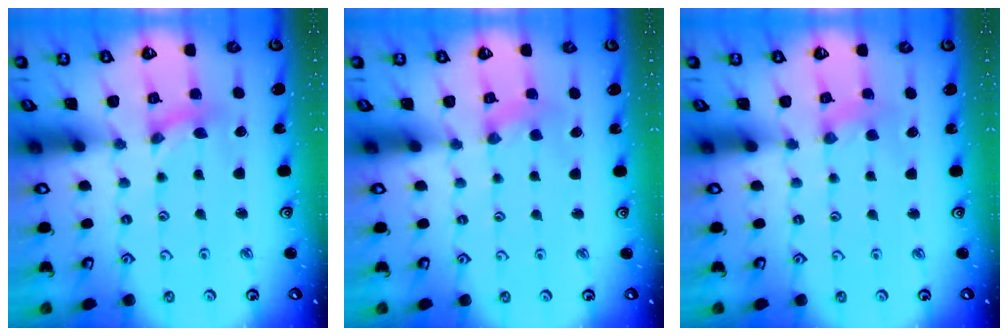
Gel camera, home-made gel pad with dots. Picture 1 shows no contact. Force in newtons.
{"total": 2.3, "press": 2.3, "slide": 0.3}
{"total": 1.7, "press": 1.7, "slide": 0.3}